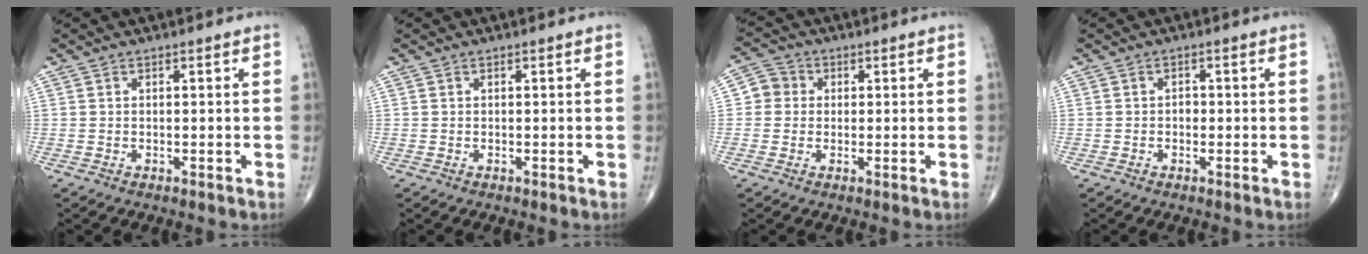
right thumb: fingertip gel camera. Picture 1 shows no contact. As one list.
[{"total": 0.0}, {"total": 4.3, "force": [0.3, 4.1, 1.1], "torque": [0.001, 0.008, -0.005]}, {"total": 1.2, "force": [-0.3, 0.9, 0.7], "torque": [-0.006, 0.004, -0.007]}]